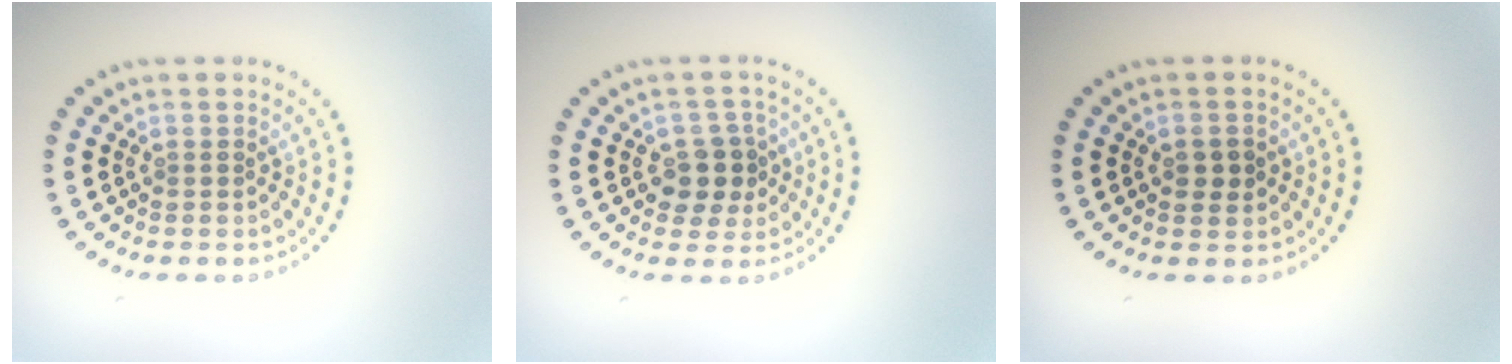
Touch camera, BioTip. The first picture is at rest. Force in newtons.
{"total": 3.2, "press": 3.0, "slide": 1.2}
{"total": 1.5, "press": 1.5, "slide": 0.1}